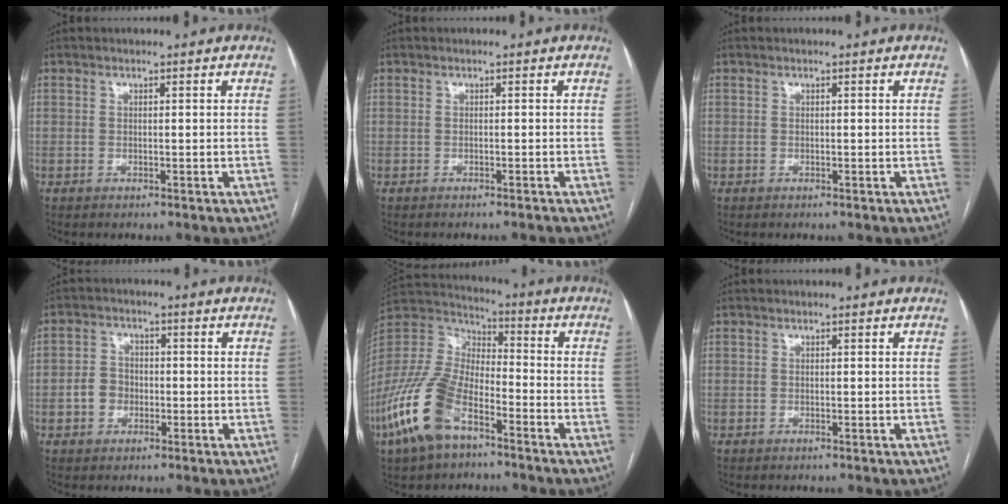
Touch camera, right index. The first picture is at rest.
{"total": 1.3, "force": [-1.2, -0.4, 0.3], "torque": [-0.006, -0.001, -0.015]}
{"total": 0.0}
{"total": 4.0, "force": [-1.0, 3.4, 1.9], "torque": [-0.039, 0.015, -0.016]}
{"total": 16.2, "force": [-8.7, 7.1, 11.7], "torque": [-0.262, -0.005, -0.173]}
{"total": 0.0}